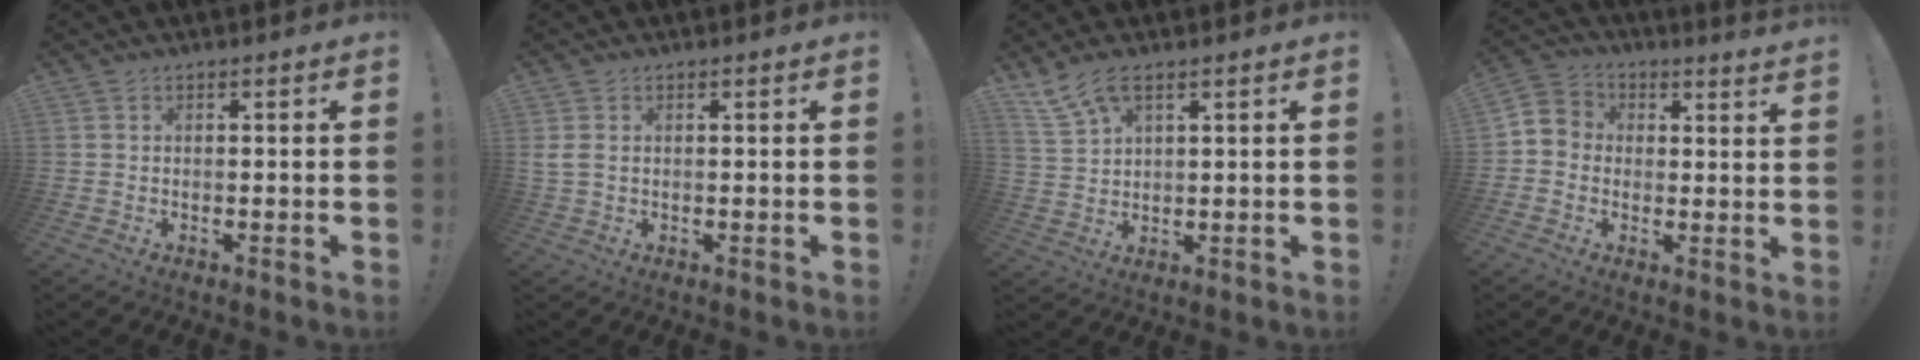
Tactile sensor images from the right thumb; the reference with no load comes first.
{"total": 2.4, "force": [0.6, 1.5, 1.8], "torque": [-0.046, 0.005, 0.013]}
{"total": 7.1, "force": [4.9, 2.8, 4.3], "torque": [-0.088, -0.017, 0.097]}
{"total": 4.3, "force": [1.0, 3.8, 1.6], "torque": [-0.035, 0.000, 0.023]}